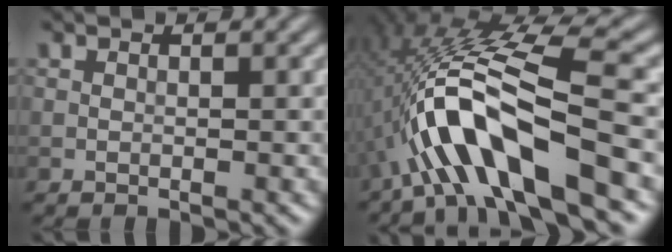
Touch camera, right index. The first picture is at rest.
{"total": 10.1, "force": [-4.0, 2.1, 9.1], "torque": [-0.162, 0.026, -0.068]}